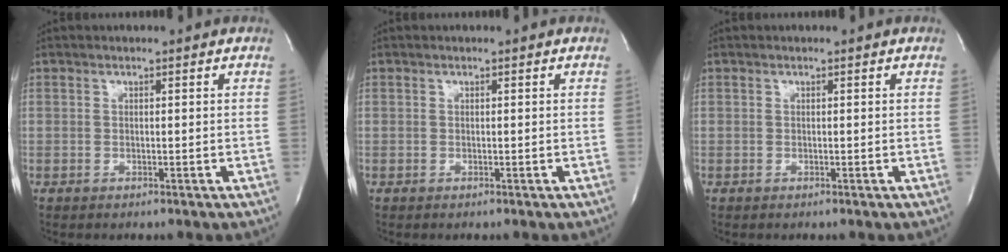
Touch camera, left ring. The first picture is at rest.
{"total": 0.0}
{"total": 0.0}